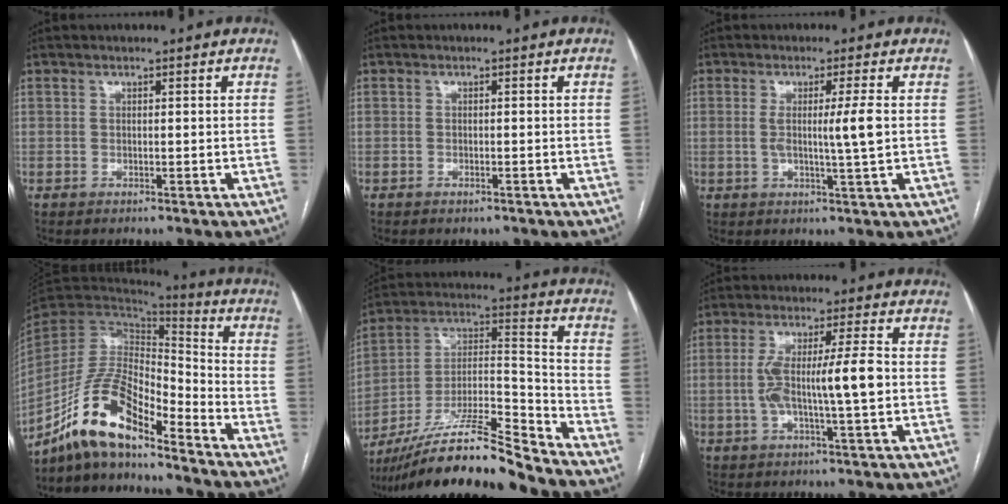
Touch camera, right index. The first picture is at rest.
{"total": 0.8, "force": [-0.6, 0.3, 0.4], "torque": [-0.010, -0.001, -0.003]}
{"total": 4.9, "force": [0.3, -0.9, 4.8], "torque": [-0.083, -0.008, 0.005]}
{"total": 13.2, "force": [-10.2, 3.4, 7.7], "torque": [-0.157, 0.020, -0.189]}
{"total": 18.0, "force": [-15.5, 0.1, 9.1], "torque": [-0.172, 0.018, -0.277]}
{"total": 9.6, "force": [-0.6, 0.6, 9.6], "torque": [-0.177, 0.012, -0.013]}